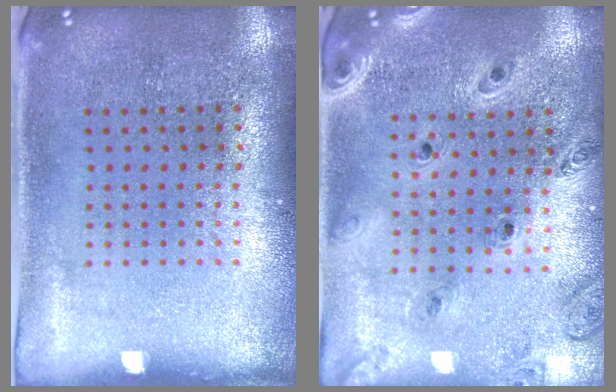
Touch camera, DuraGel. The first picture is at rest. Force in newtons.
{"total": 1.4, "press": 1.4, "slide": 0.1}